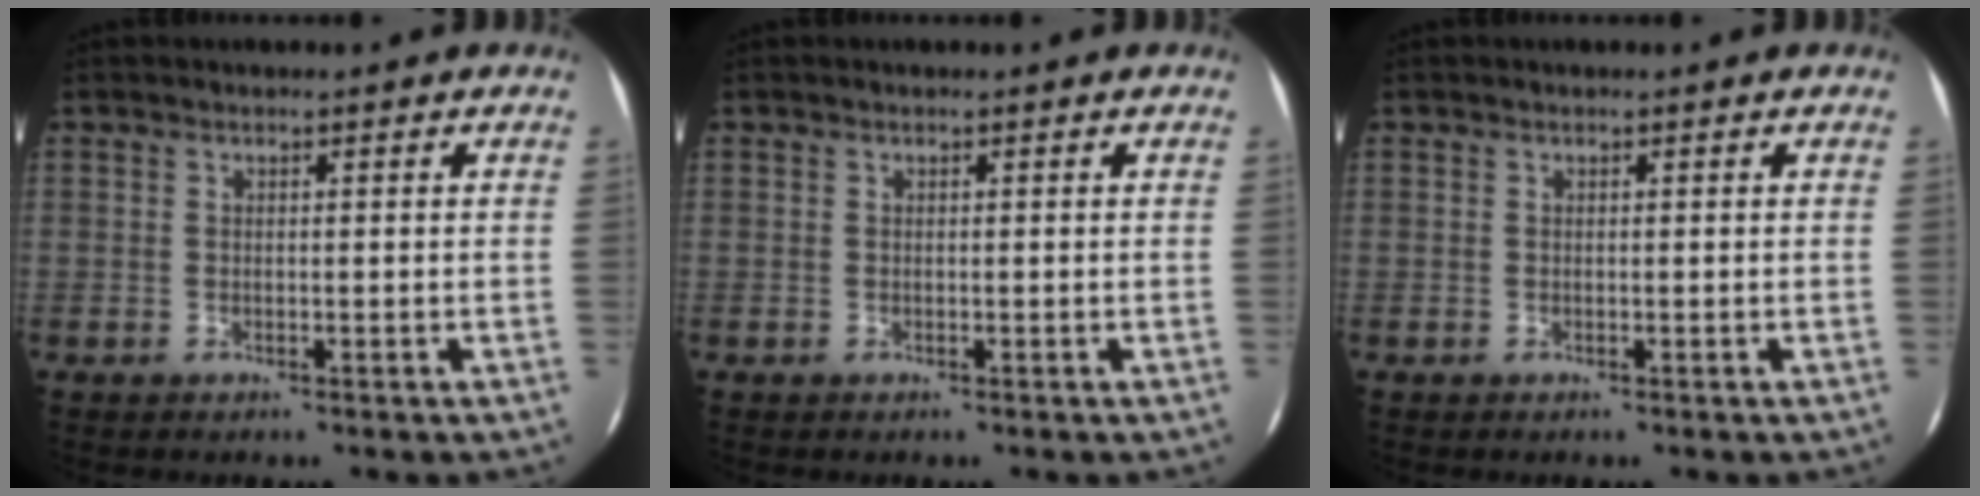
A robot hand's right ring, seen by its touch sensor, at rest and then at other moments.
{"total": 0.0}
{"total": 0.0}